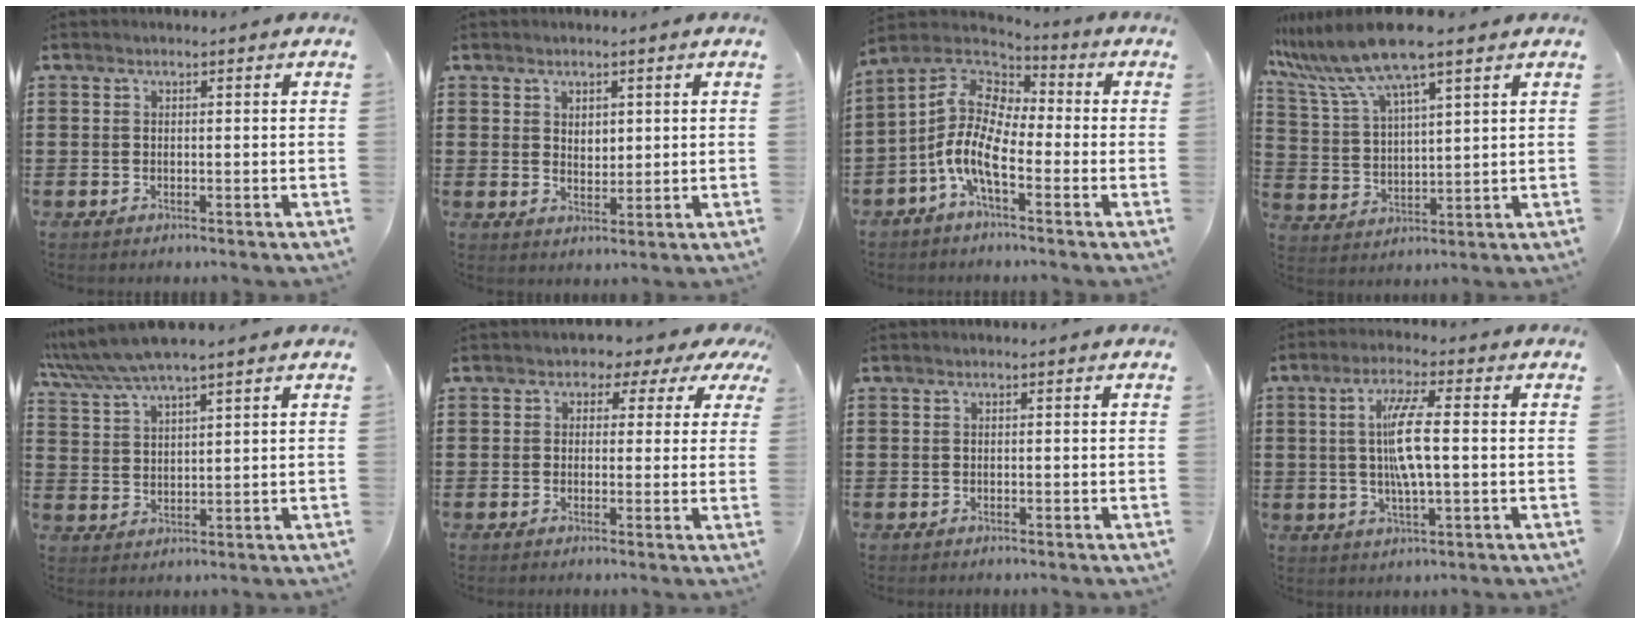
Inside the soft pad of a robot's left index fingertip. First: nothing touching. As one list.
[{"total": 2.2, "force": [1.5, 1.3, 0.9], "torque": [-0.012, 0.002, 0.026]}, {"total": 10.5, "force": [-3.5, 4.4, 8.9], "torque": [-0.221, -0.016, -0.085]}, {"total": 10.8, "force": [8.4, 0.8, 6.7], "torque": [-0.164, -0.033, 0.145]}, {"total": 5.9, "force": [5.1, 0.2, 3.0], "torque": [-0.072, -0.015, 0.092]}, {"total": 2.0, "force": [-0.1, 1.8, 0.7], "torque": [-0.018, 0.001, -0.013]}, {"total": 0.0}, {"total": 7.8, "force": [0.3, 1.5, 7.7], "torque": [-0.156, 0.000, -0.004]}]